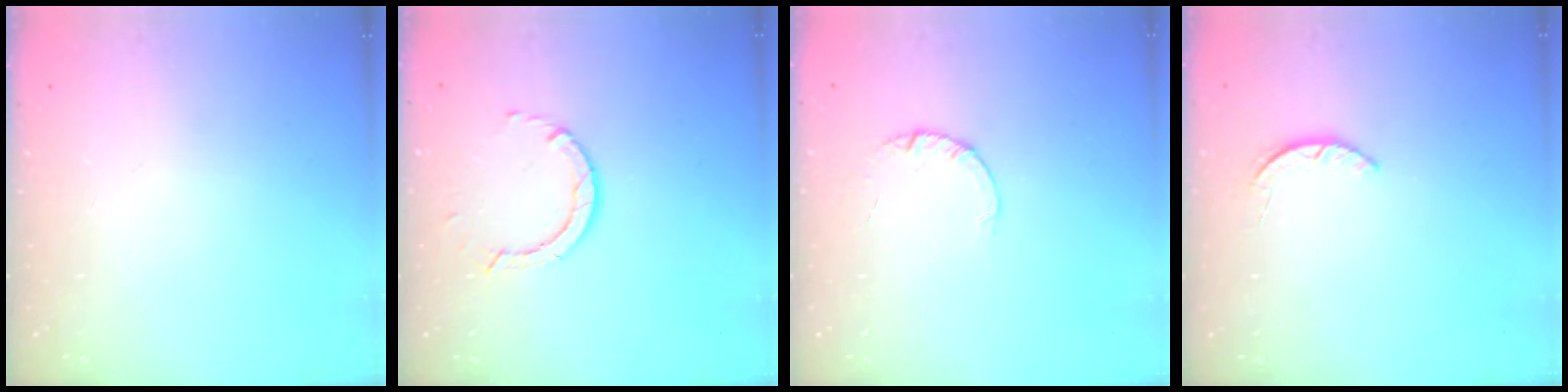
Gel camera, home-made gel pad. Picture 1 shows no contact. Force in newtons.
{"total": 3.2, "press": 3.2, "slide": 0.0}
{"total": 1.4, "press": 1.4, "slide": 0.2}
{"total": 1.9, "press": 1.9, "slide": 0.3}